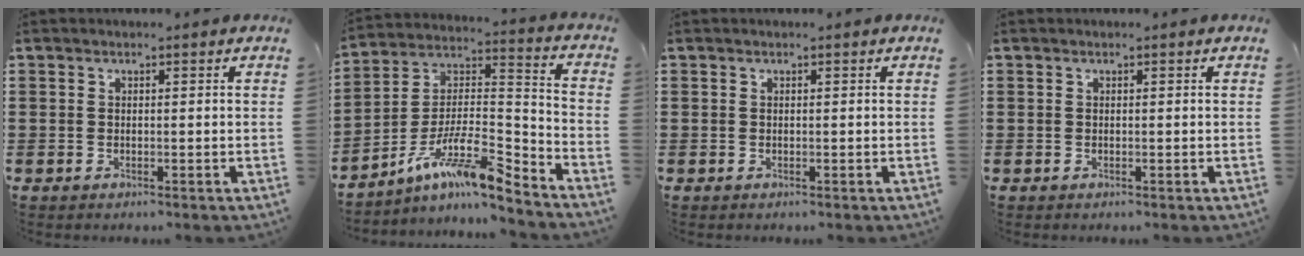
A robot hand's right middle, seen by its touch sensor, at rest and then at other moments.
{"total": 10.4, "force": [-7.3, 1.8, 7.1], "torque": [-0.150, -0.015, -0.150]}
{"total": 0.0}
{"total": 0.0}